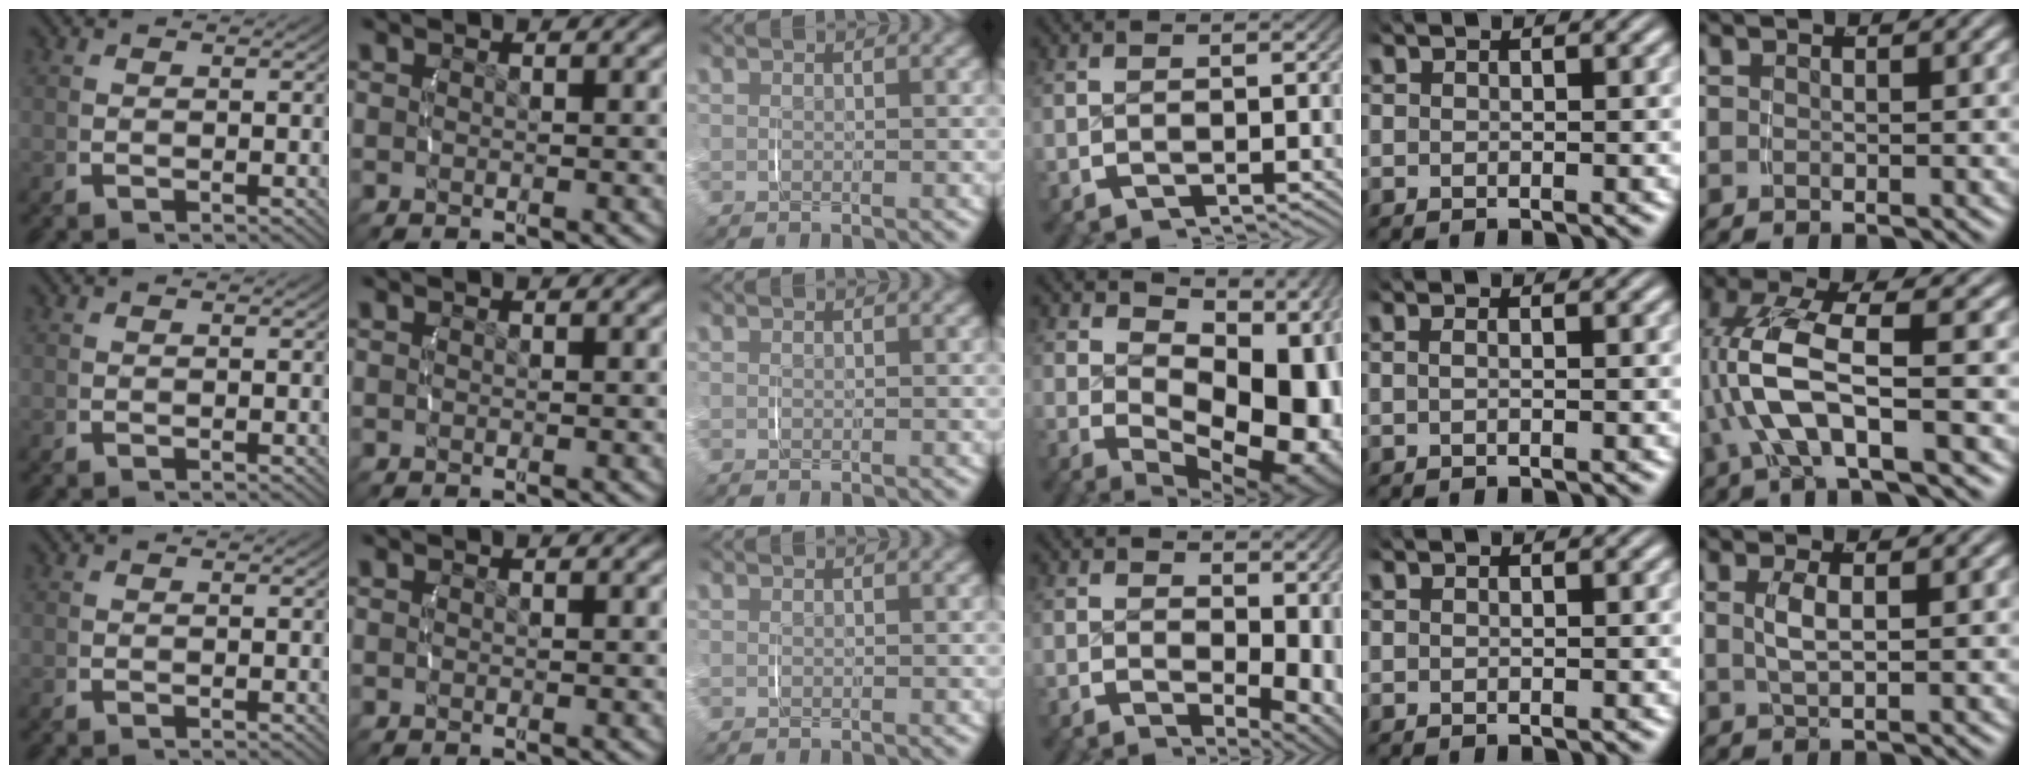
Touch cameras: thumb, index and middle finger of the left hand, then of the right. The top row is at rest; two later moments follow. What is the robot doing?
{"motion": "lift_and_place", "object": "glasses case"}